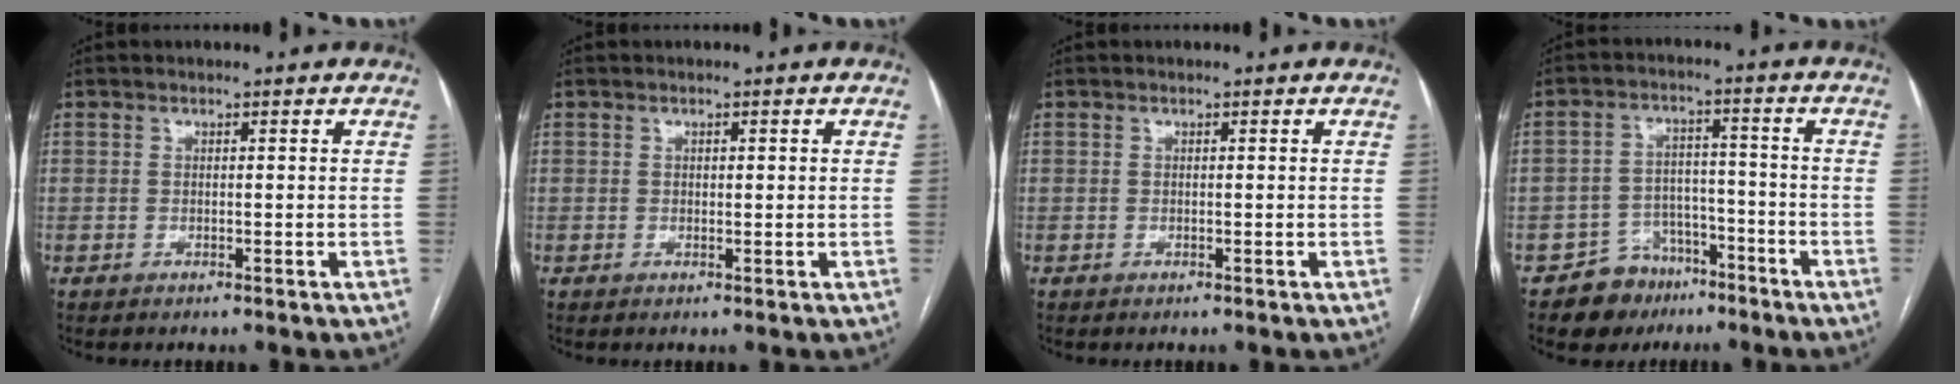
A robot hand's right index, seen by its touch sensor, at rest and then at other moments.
{"total": 0.8, "force": [0.3, 0.3, 0.7], "torque": [-0.008, 0.001, 0.004]}
{"total": 0.0}
{"total": 7.4, "force": [-5.1, 5.2, 0.8], "torque": [-0.004, 0.022, -0.077]}